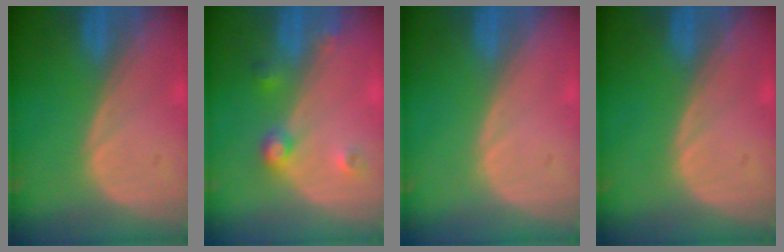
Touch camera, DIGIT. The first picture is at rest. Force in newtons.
{"total": 3.7, "press": 3.4, "slide": 1.3}
{"total": 0.0}
{"total": 0.0}